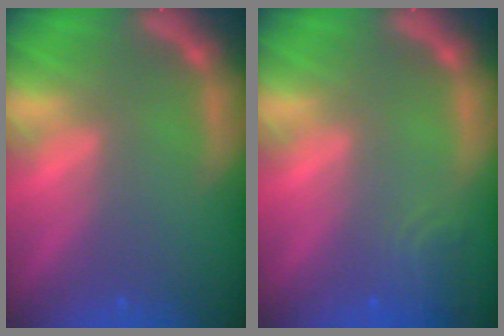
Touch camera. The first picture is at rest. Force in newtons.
{"total": 2.4}